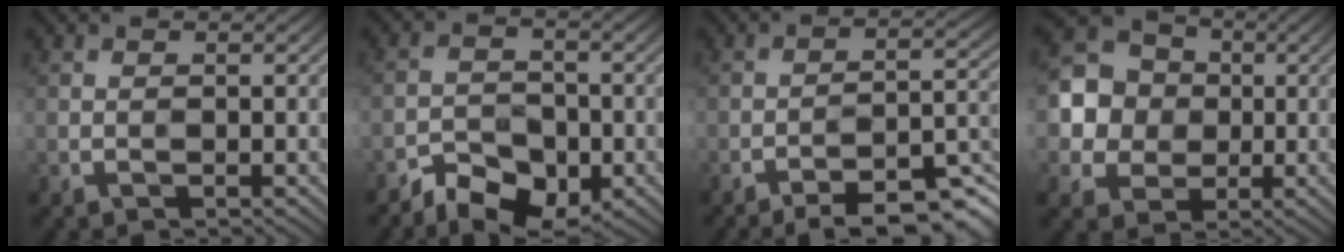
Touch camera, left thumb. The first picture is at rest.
{"total": 6.3, "force": [-4.7, 3.3, 2.5], "torque": [-0.037, -0.008, -0.086]}
{"total": 10.8, "force": [-8.3, 2.3, 6.5], "torque": [-0.096, 0.008, -0.116]}
{"total": 9.4, "force": [0.4, 8.8, 3.1], "torque": [-0.093, 0.014, -0.011]}